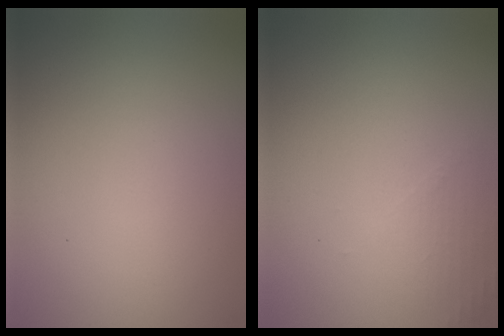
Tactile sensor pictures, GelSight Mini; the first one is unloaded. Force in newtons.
{"total": 1.3, "press": 1.2, "slide": 0.4}